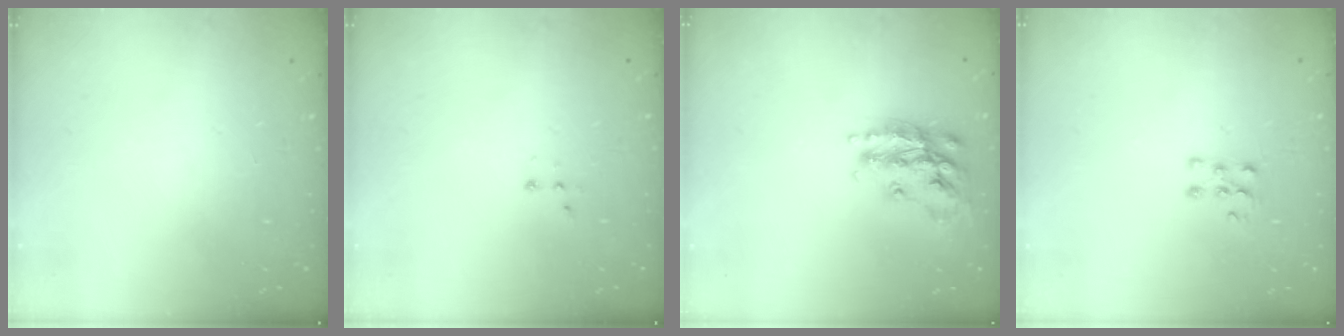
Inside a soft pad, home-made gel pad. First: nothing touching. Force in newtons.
{"total": 2.8, "press": 2.7, "slide": 0.7}
{"total": 17.2, "press": 17.2, "slide": 1.2}
{"total": 5.3, "press": 5.3, "slide": 0.4}